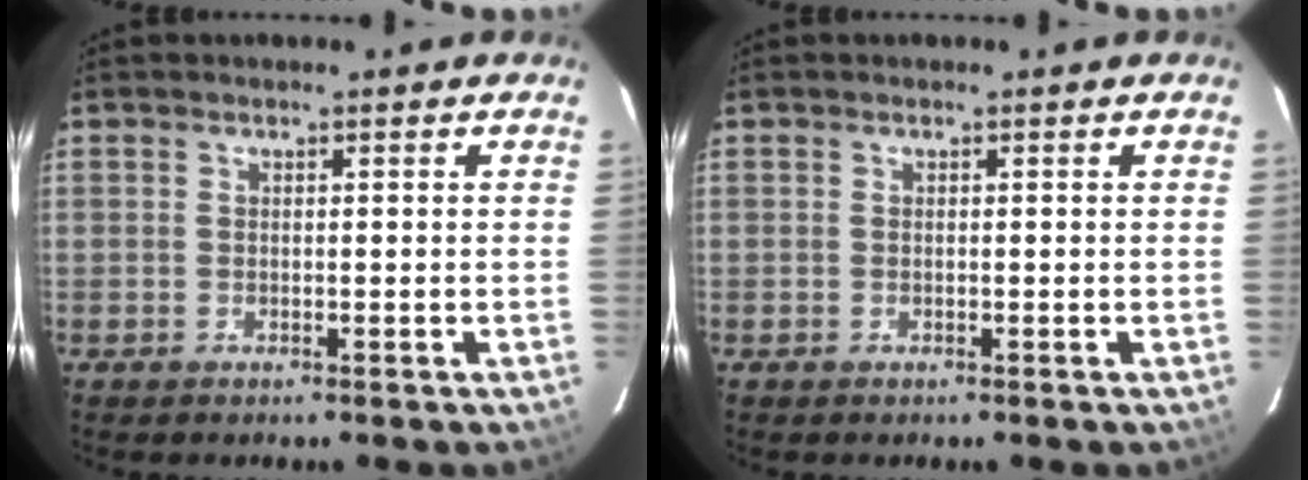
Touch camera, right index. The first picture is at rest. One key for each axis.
{"total": 0.0}